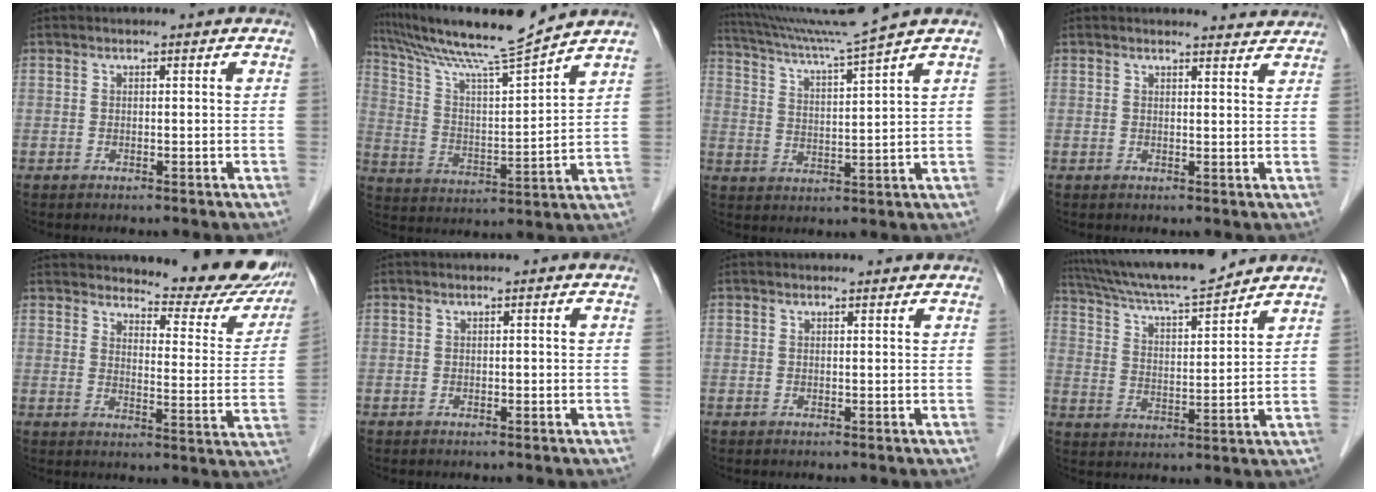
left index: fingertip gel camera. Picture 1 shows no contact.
{"total": 14.2, "force": [12.7, -1.8, 6.1], "torque": [-0.118, -0.004, 0.224]}
{"total": 10.4, "force": [9.1, -3.4, 3.8], "torque": [-0.079, -0.019, 0.165]}
{"total": 3.4, "force": [3.3, 0.4, -0.1], "torque": [-0.005, -0.005, 0.030]}
{"total": 16.2, "force": [14.9, 3.5, 5.4], "torque": [-0.048, -0.057, 0.165]}
{"total": 0.0}
{"total": 1.1, "force": [1.1, 0.1, 0.0], "torque": [-0.012, -0.002, 0.011]}
{"total": 15.6, "force": [14.2, 0.7, 6.4], "torque": [-0.120, 0.012, 0.239]}